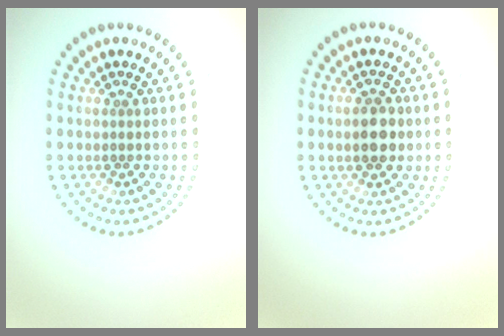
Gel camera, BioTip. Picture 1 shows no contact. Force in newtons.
{"total": 2.9, "press": 2.9, "slide": 0.1}